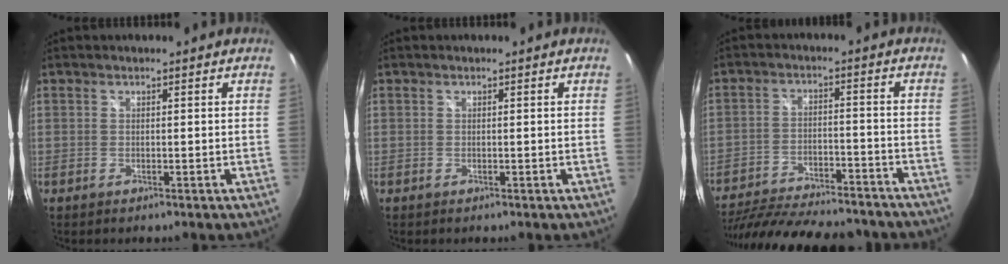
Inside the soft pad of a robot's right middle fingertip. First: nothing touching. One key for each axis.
{"total": 0.0}
{"total": 26.0, "fx": -22.3, "fy": 6.8, "fz": 11.4, "tx": -0.224, "ty": -0.025, "tz": -0.311}